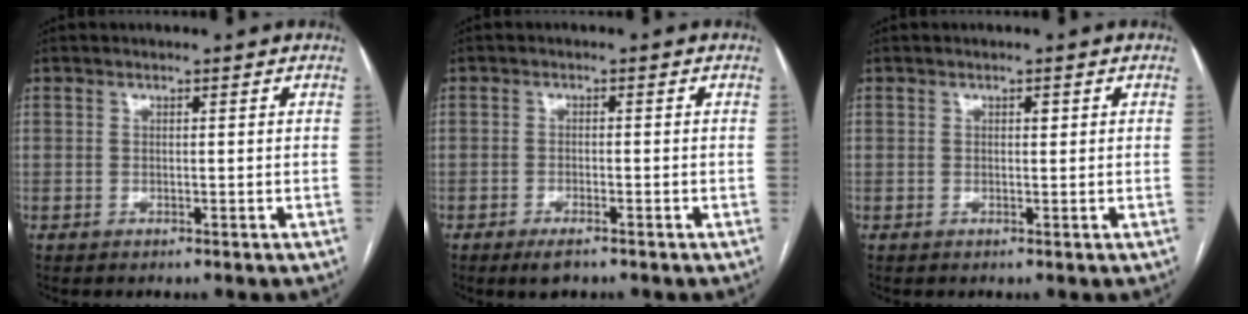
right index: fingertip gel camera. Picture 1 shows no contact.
{"total": 3.0, "force": [-2.1, 0.8, 2.0], "torque": [-0.039, -0.003, -0.035]}
{"total": 0.7, "force": [0.3, 0.4, 0.5], "torque": [-0.009, 0.000, 0.003]}